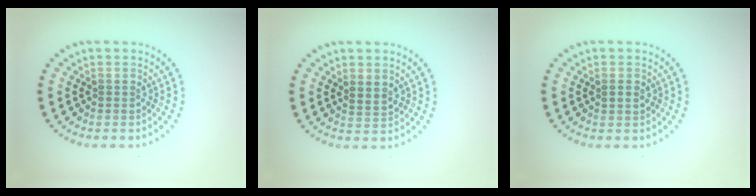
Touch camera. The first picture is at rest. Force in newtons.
{"total": 1.7, "press": 1.3, "slide": 1.0}
{"total": 1.0, "press": 0.9, "slide": 0.3}